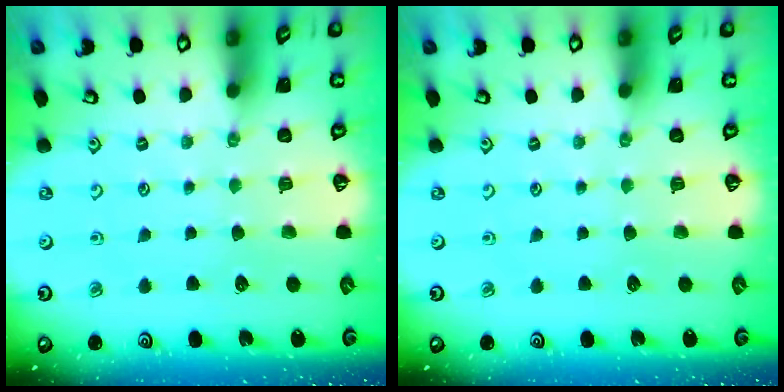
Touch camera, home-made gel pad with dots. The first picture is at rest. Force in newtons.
{"total": 0.0}